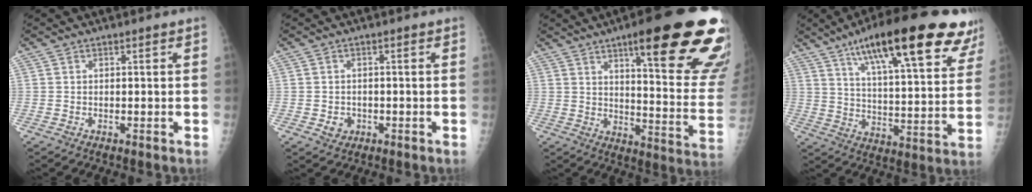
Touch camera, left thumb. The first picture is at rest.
{"total": 2.4, "force": [-0.7, 2.1, 0.8], "torque": [-0.003, 0.004, -0.004]}
{"total": 27.0, "force": [14.9, 5.4, 21.9], "torque": [-0.227, -0.057, 0.207]}
{"total": 27.8, "force": [17.0, 7.1, 20.8], "torque": [-0.281, -0.033, 0.250]}